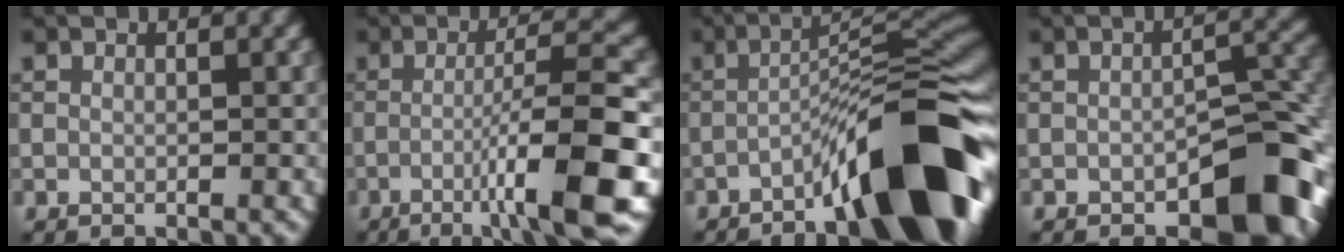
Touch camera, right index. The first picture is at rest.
{"total": 10.1, "force": [-3.6, 1.3, 9.3], "torque": [-0.128, 0.014, -0.065]}
{"total": 13.1, "force": [-6.5, 3.1, 10.9], "torque": [-0.150, 0.010, -0.105]}
{"total": 7.3, "force": [-3.6, 3.3, 5.4], "torque": [-0.051, 0.014, -0.052]}